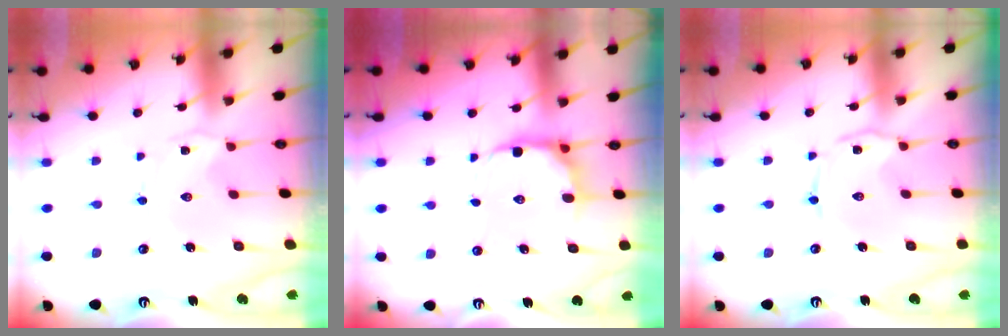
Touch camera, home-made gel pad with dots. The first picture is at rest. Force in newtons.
{"total": 8.9, "press": 8.2, "slide": 3.4}
{"total": 2.1, "press": 2.0, "slide": 0.4}